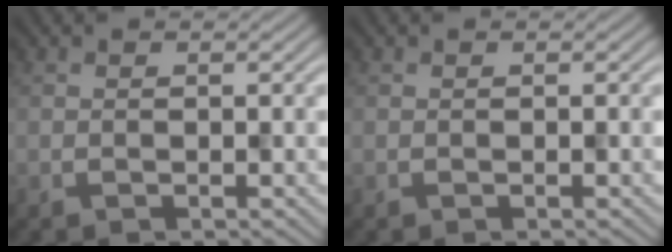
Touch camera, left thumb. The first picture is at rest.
{"total": 0.0}